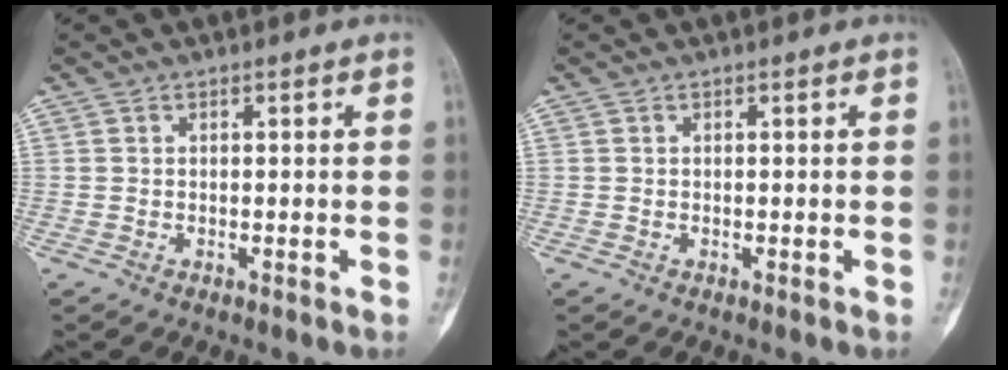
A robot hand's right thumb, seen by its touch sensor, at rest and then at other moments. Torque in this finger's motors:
{"motor_torque": [0.00, 0.00, 0.02, -0.01, 0.00]}